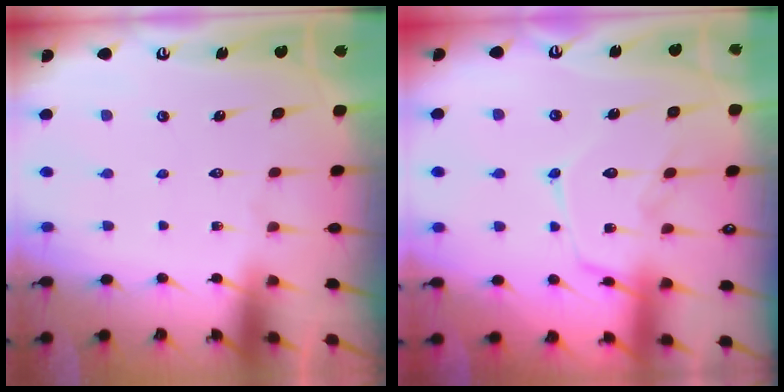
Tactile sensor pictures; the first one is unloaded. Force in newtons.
{"total": 12.1, "press": 12.1, "slide": 0.8}